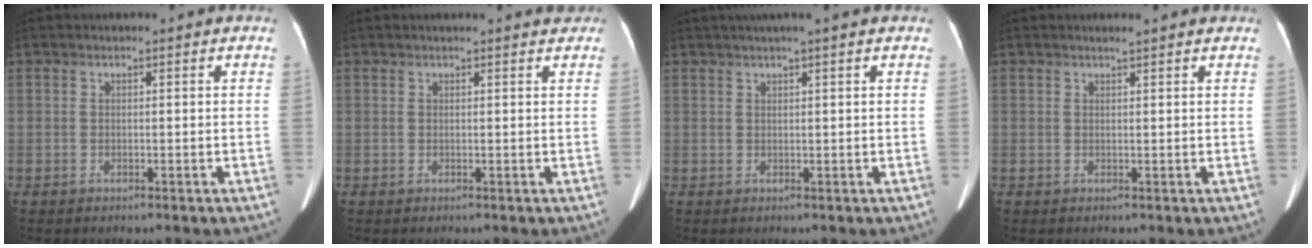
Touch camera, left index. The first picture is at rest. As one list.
[{"total": 3.9, "force": [3.6, 0.6, 1.4], "torque": [-0.015, 0.010, 0.029]}, {"total": 3.8, "force": [2.8, -1.0, 2.3], "torque": [-0.028, 0.020, 0.050]}, {"total": 1.9, "force": [1.7, -0.1, 0.9], "torque": [-0.014, 0.012, 0.024]}]